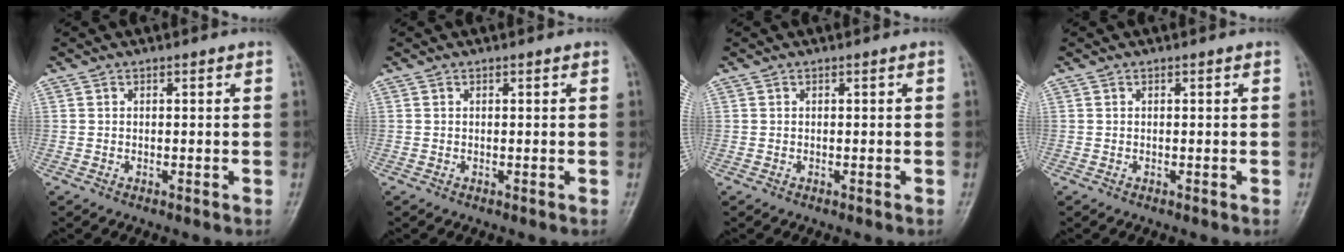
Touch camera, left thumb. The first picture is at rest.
{"total": 0.0}
{"total": 0.0}
{"total": 0.0}